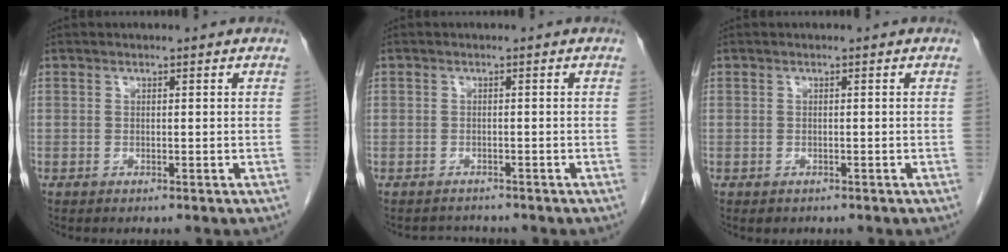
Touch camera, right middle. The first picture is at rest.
{"total": 2.1, "force": [-1.8, 0.9, -0.6], "torque": [0.002, -0.003, -0.031]}
{"total": 0.9, "force": [-0.6, 0.6, 0.2], "torque": [-0.006, 0.000, -0.005]}